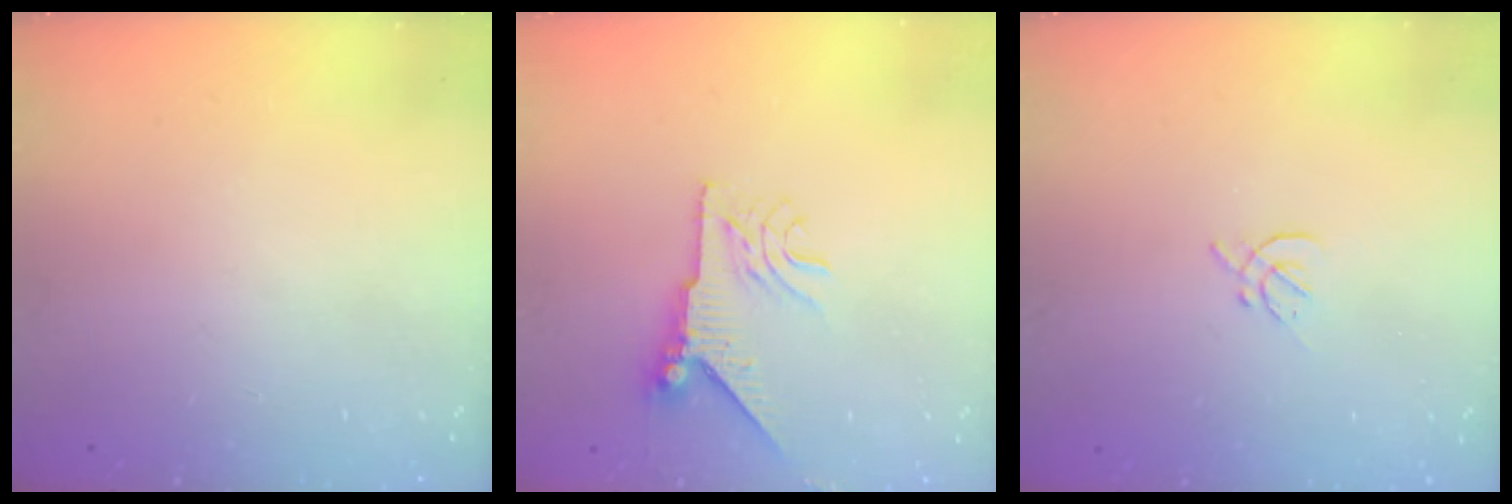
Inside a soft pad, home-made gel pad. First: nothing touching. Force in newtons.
{"total": 9.4, "press": 9.3, "slide": 1.3}
{"total": 1.6, "press": 1.5, "slide": 0.5}